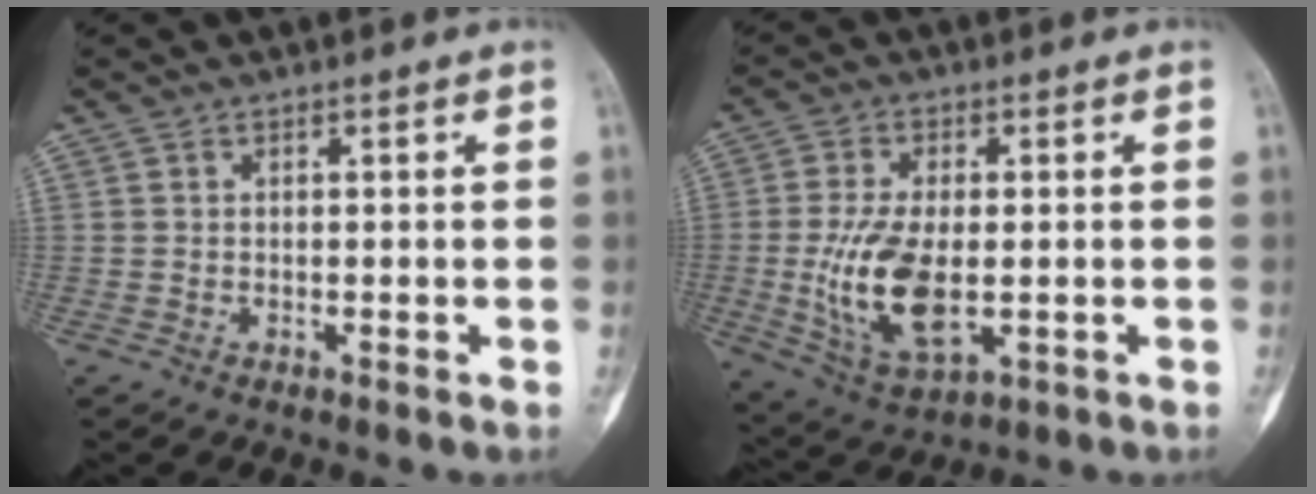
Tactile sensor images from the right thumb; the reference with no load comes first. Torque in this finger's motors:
{"motor_torque": [1.96, 0.45, 0.86, -1.28, 0.34]}